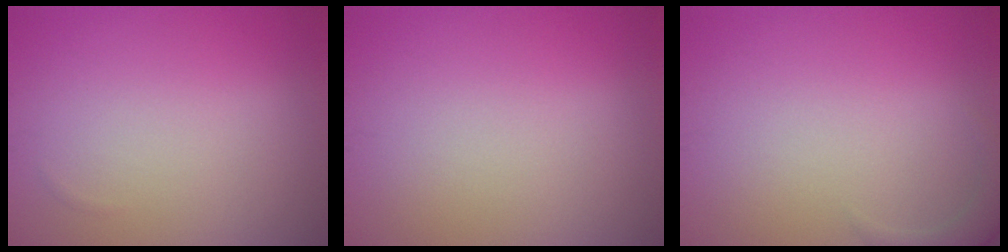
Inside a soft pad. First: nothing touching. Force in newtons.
{"total": 0.0}
{"total": 1.7, "press": 1.7, "slide": 0.2}